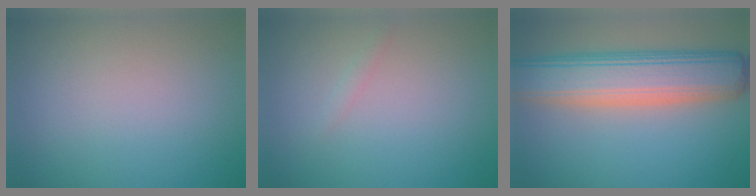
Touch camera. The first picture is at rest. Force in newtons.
{"total": 0.7, "press": 0.7, "slide": 0.0}
{"total": 9.1, "press": 9.1, "slide": 0.6}